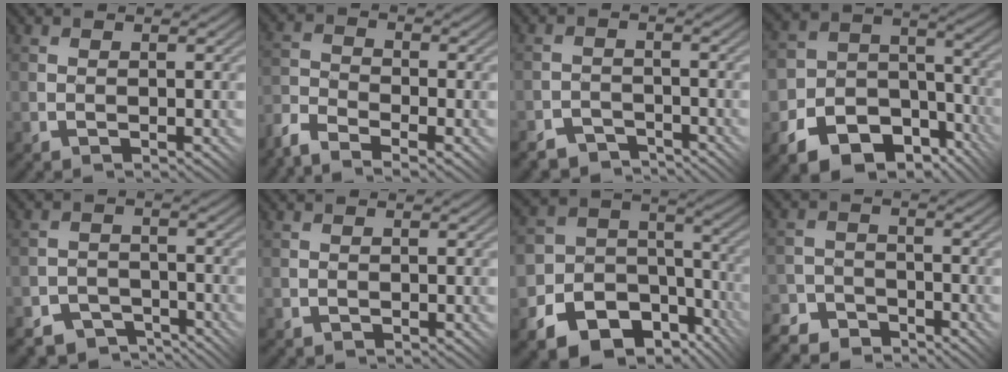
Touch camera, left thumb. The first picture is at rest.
{"total": 6.1, "force": [-5.0, 1.9, 2.9], "torque": [-0.063, -0.010, -0.111]}
{"total": 3.4, "force": [-3.3, 0.8, 0.1], "torque": [0.005, 0.003, -0.064]}
{"total": 15.0, "force": [-8.8, 10.7, 5.8], "torque": [-0.134, -0.042, -0.118]}
{"total": 4.3, "force": [-3.7, 2.0, 0.7], "torque": [-0.004, -0.002, -0.065]}
{"total": 0.0}
{"total": 16.6, "force": [-9.1, 12.2, 6.7], "torque": [-0.165, -0.047, -0.107]}
{"total": 7.0, "force": [-6.3, 3.0, 0.9], "torque": [-0.011, 0.004, -0.102]}